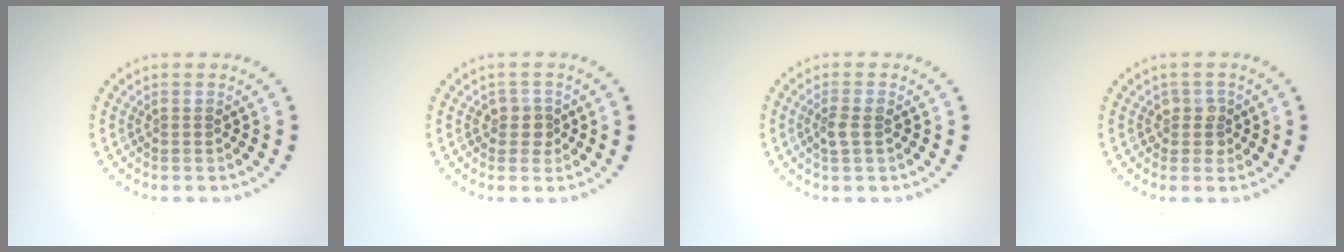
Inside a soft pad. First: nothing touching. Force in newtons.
{"total": 1.7, "press": 1.4, "slide": 1.0}
{"total": 1.7, "press": 1.6, "slide": 0.5}
{"total": 1.6, "press": 1.5, "slide": 0.7}